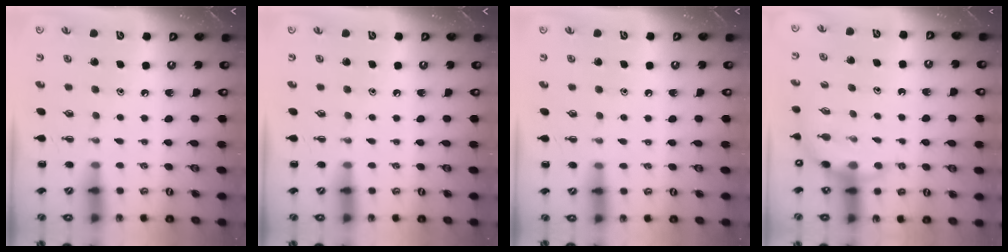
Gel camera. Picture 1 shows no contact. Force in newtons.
{"total": 0.0}
{"total": 6.5, "press": 6.1, "slide": 2.2}
{"total": 8.1, "press": 8.0, "slide": 1.3}